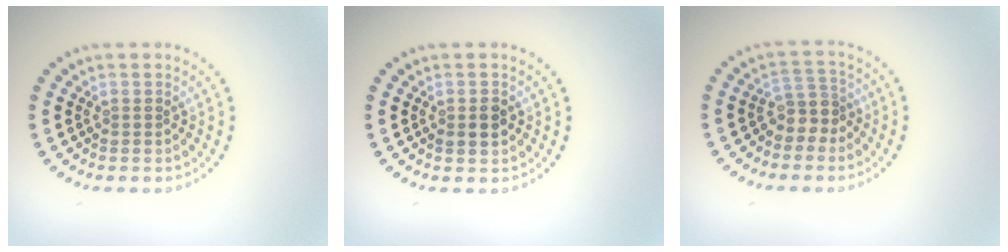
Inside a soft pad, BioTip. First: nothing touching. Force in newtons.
{"total": 1.6, "press": 1.6, "slide": 0.2}
{"total": 2.6, "press": 2.0, "slide": 1.5}